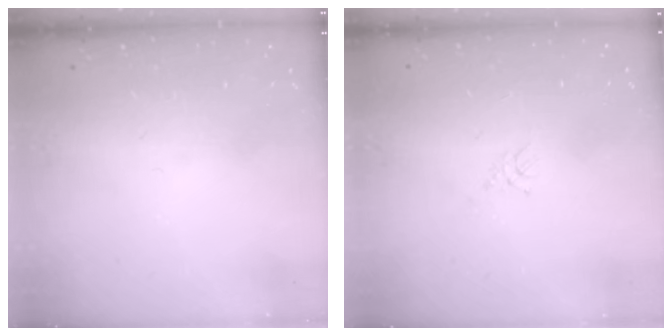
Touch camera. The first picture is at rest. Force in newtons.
{"total": 1.1, "press": 1.1, "slide": 0.3}